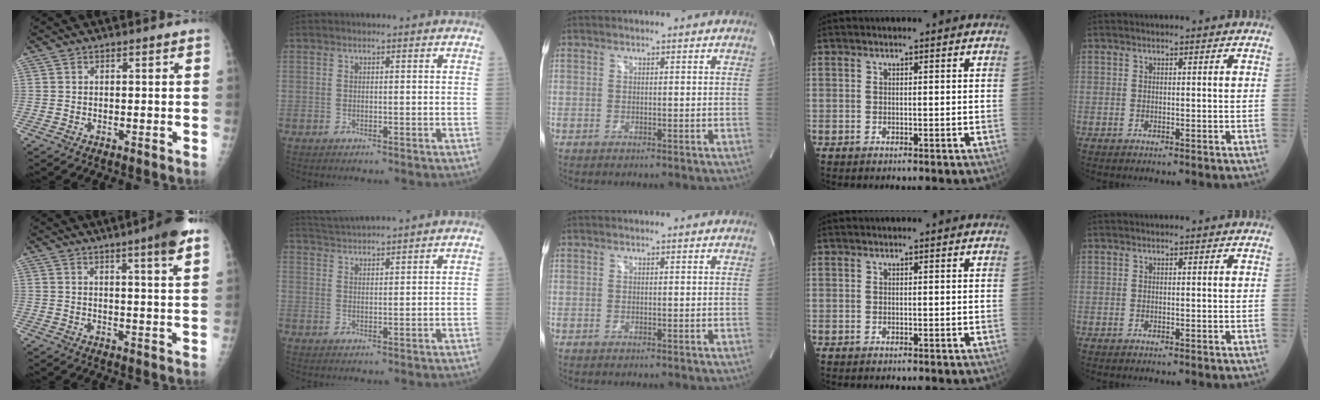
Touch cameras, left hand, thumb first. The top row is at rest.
{"thumb": {"total": 8.5, "force": [5.3, 0.3, 6.6], "torque": [-0.080, -0.022, 0.064]}, "index": {"total": 7.5, "force": [7.1, -0.9, 2.1], "torque": [-0.045, 0.029, 0.117]}}